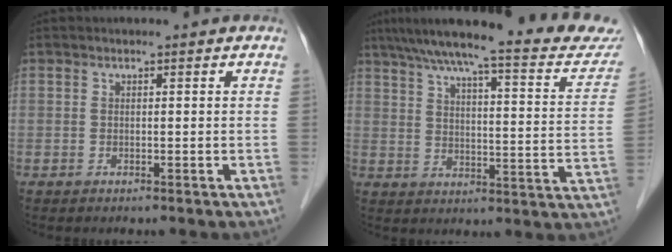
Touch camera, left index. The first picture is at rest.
{"total": 23.6, "force": [20.6, 2.1, 11.4], "torque": [-0.167, -0.022, 0.261]}